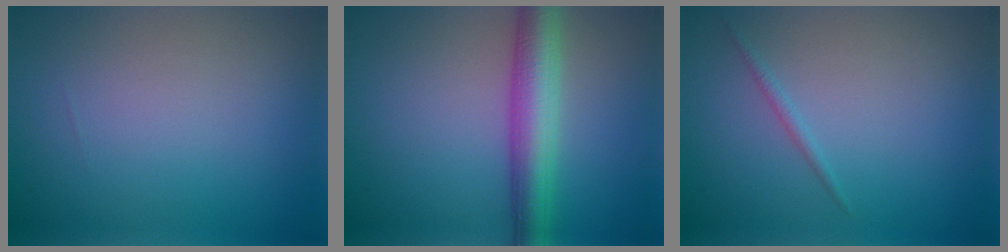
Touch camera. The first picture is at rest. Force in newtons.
{"total": 5.8, "press": 5.8, "slide": 0.2}
{"total": 0.7, "press": 0.7, "slide": 0.0}